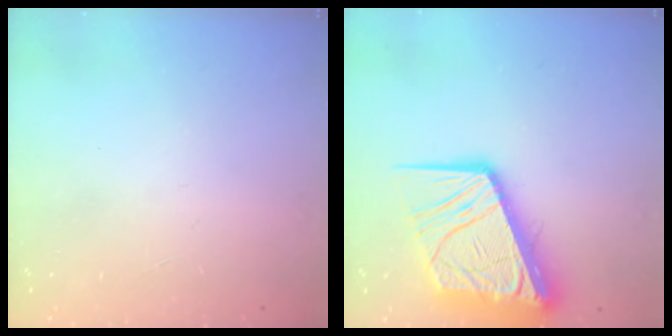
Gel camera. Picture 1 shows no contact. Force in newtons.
{"total": 21.9, "press": 21.8, "slide": 2.9}